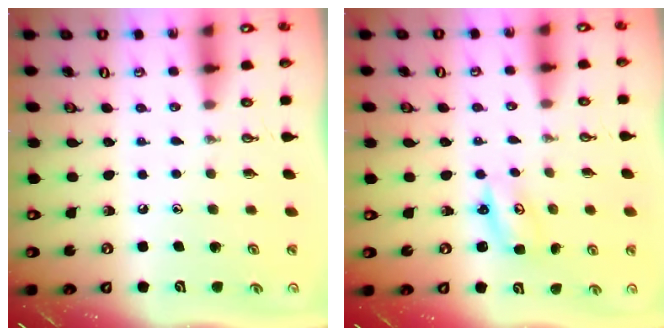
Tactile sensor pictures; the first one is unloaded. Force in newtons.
{"total": 2.6, "press": 2.6, "slide": 0.2}